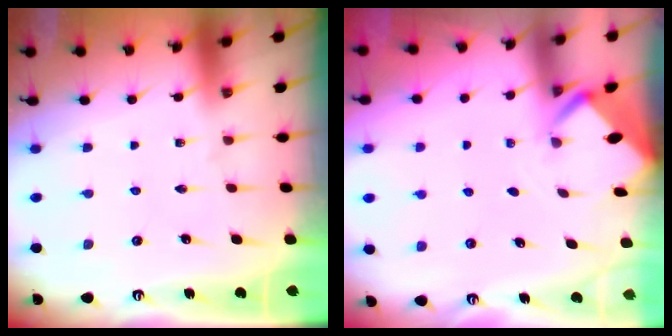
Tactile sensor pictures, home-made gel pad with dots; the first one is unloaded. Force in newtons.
{"total": 2.0, "press": 2.0, "slide": 0.0}